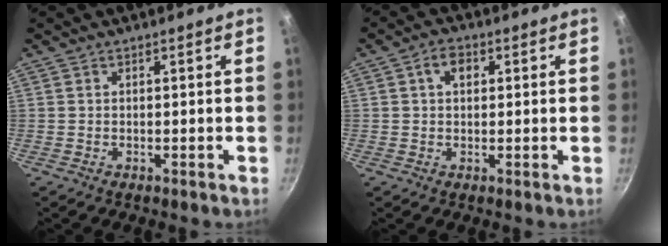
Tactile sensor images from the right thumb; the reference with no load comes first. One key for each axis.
{"total": 3.9, "fx": 1.1, "fy": 2.7, "fz": 2.6, "tx": -0.028, "ty": 0.004, "tz": 0.013}